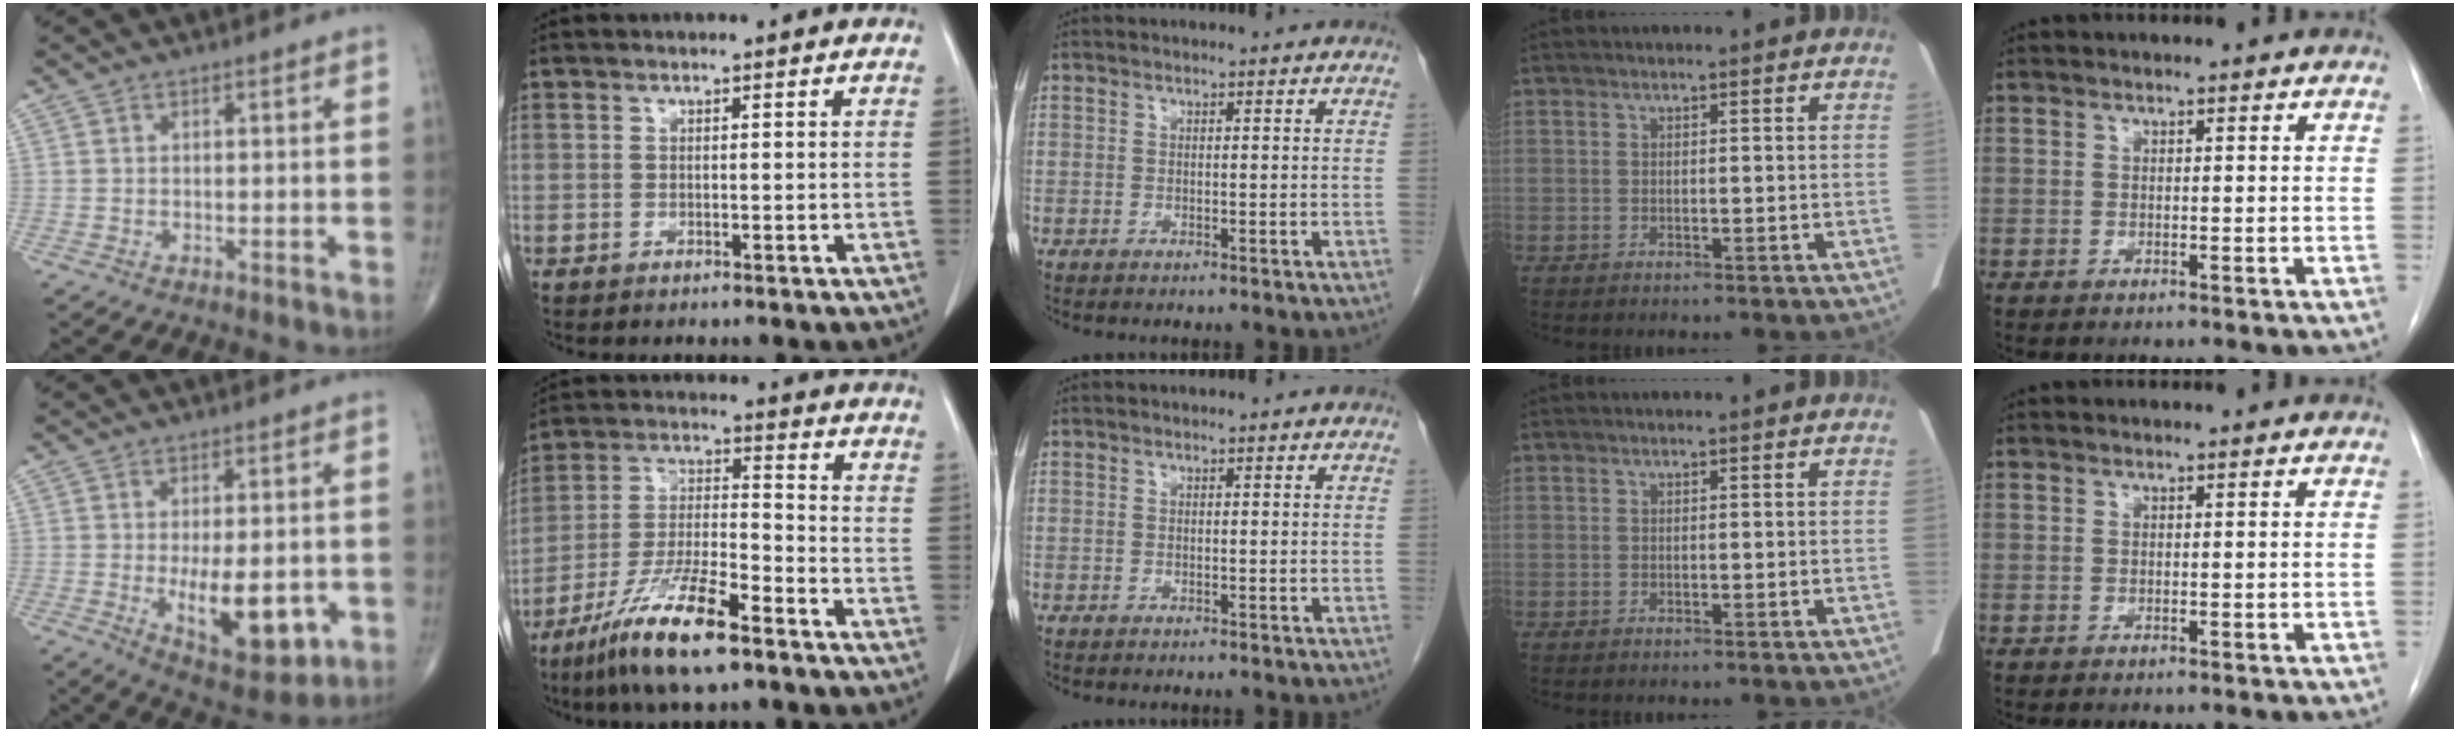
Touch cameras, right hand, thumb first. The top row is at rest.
{"thumb": {"total": 13.0, "force": [-2.7, 5.7, 11.4], "torque": [-0.148, -0.016, -0.025]}, "index": {"total": 13.9, "force": [-9.1, 2.1, 10.3], "torque": [-0.209, -0.024, -0.168]}}